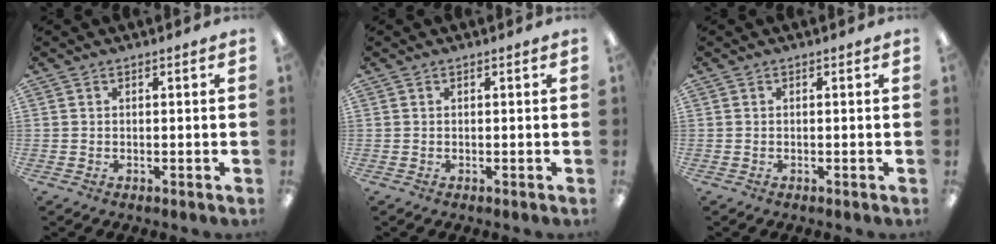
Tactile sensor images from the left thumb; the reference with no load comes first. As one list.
[{"total": 0.0}, {"total": 0.0}]